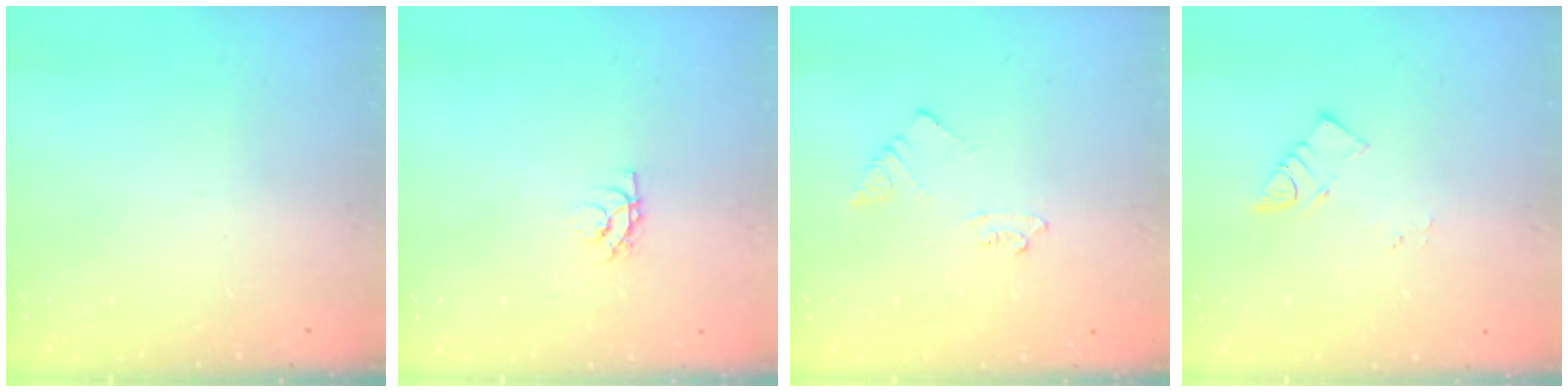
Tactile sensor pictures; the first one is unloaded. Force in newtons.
{"total": 3.6, "press": 3.6, "slide": 0.4}
{"total": 3.6, "press": 3.6, "slide": 0.6}
{"total": 3.4, "press": 3.4, "slide": 0.2}